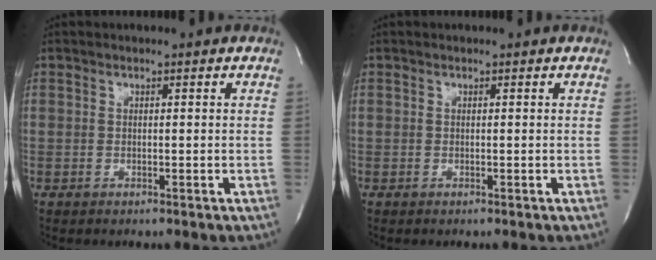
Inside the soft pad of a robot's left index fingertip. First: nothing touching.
{"total": 0.0}